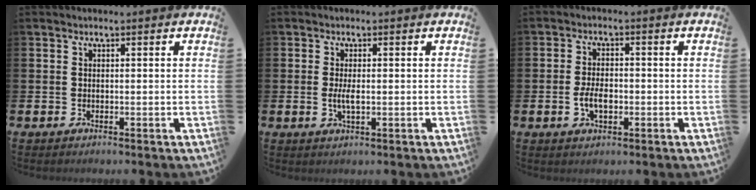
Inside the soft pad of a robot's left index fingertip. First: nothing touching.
{"total": 2.5, "force": [-0.2, 0.9, 2.3], "torque": [-0.043, 0.002, -0.005]}
{"total": 3.6, "force": [-0.8, 2.1, 2.9], "torque": [-0.044, 0.001, -0.016]}